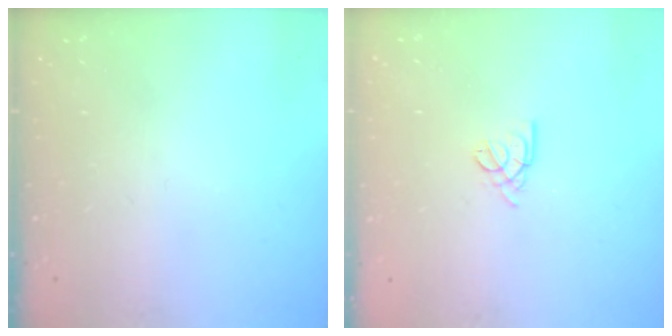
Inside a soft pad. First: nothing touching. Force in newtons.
{"total": 2.2, "press": 2.1, "slide": 0.5}